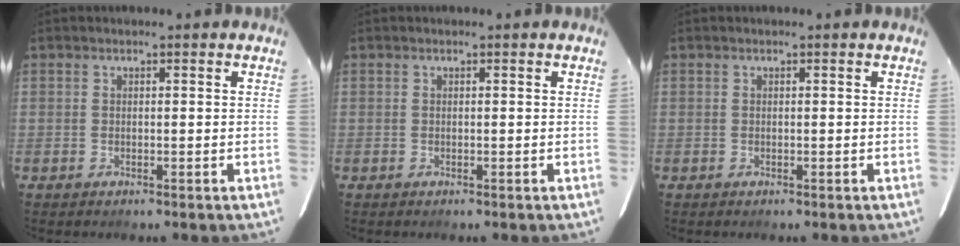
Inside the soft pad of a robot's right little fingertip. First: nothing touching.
{"total": 0.0}
{"total": 0.0}